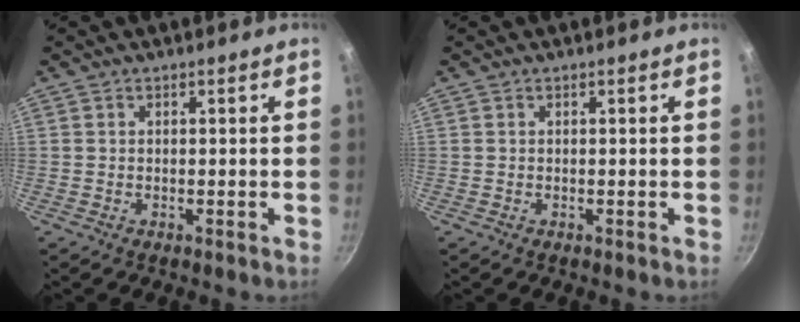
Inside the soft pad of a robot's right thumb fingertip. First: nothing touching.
{"total": 0.0}